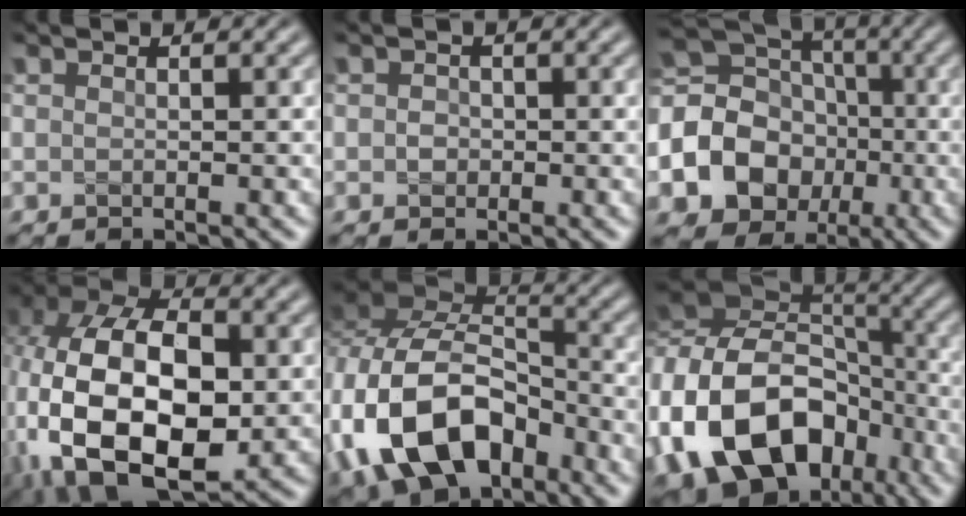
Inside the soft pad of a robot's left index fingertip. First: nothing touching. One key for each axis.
{"total": 1.0, "fx": 0.0, "fy": 1.0, "fz": 0.3, "tx": 0.008, "ty": -0.002, "tz": -0.006}
{"total": 15.8, "fx": -3.1, "fy": 14.2, "fz": 6.4, "tx": -0.177, "ty": -0.008, "tz": -0.068}
{"total": 17.3, "fx": -2.4, "fy": 11.3, "fz": 12.9, "tx": -0.235, "ty": -0.019, "tz": -0.028}
{"total": 12.7, "fx": -5.0, "fy": 7.9, "fz": 8.6, "tx": -0.187, "ty": -0.007, "tz": -0.097}
{"total": 16.9, "fx": -5.3, "fy": 12.4, "fz": 10.1, "tx": -0.207, "ty": -0.013, "tz": -0.093}